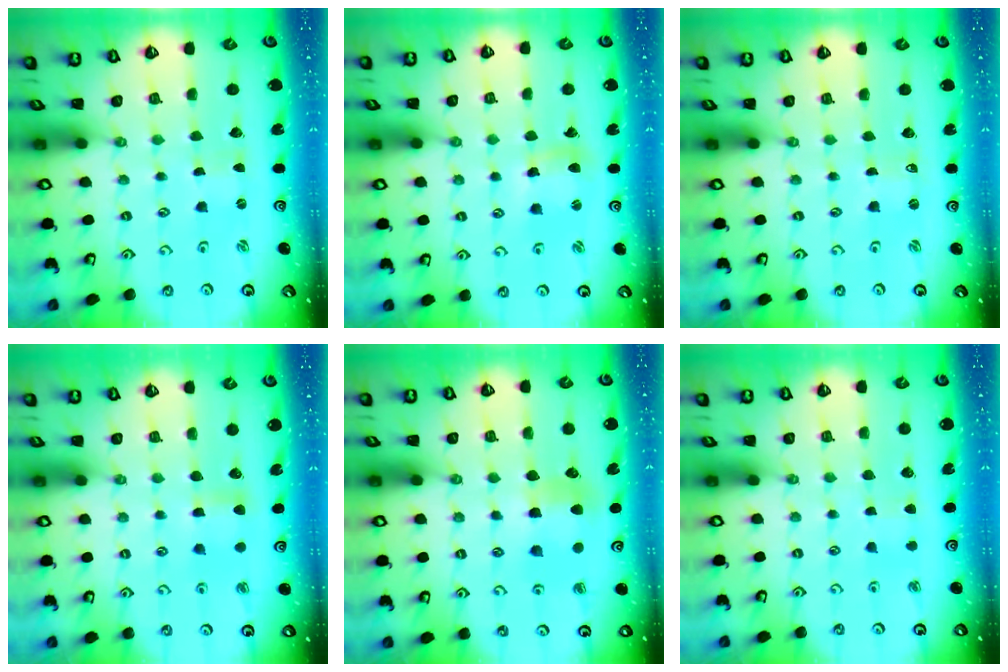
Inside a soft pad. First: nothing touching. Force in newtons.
{"total": 7.8, "press": 7.7, "slide": 1.3}
{"total": 0.0}
{"total": 5.4, "press": 5.4, "slide": 0.8}
{"total": 7.5, "press": 7.5, "slide": 0.3}
{"total": 3.8, "press": 3.7, "slide": 0.7}